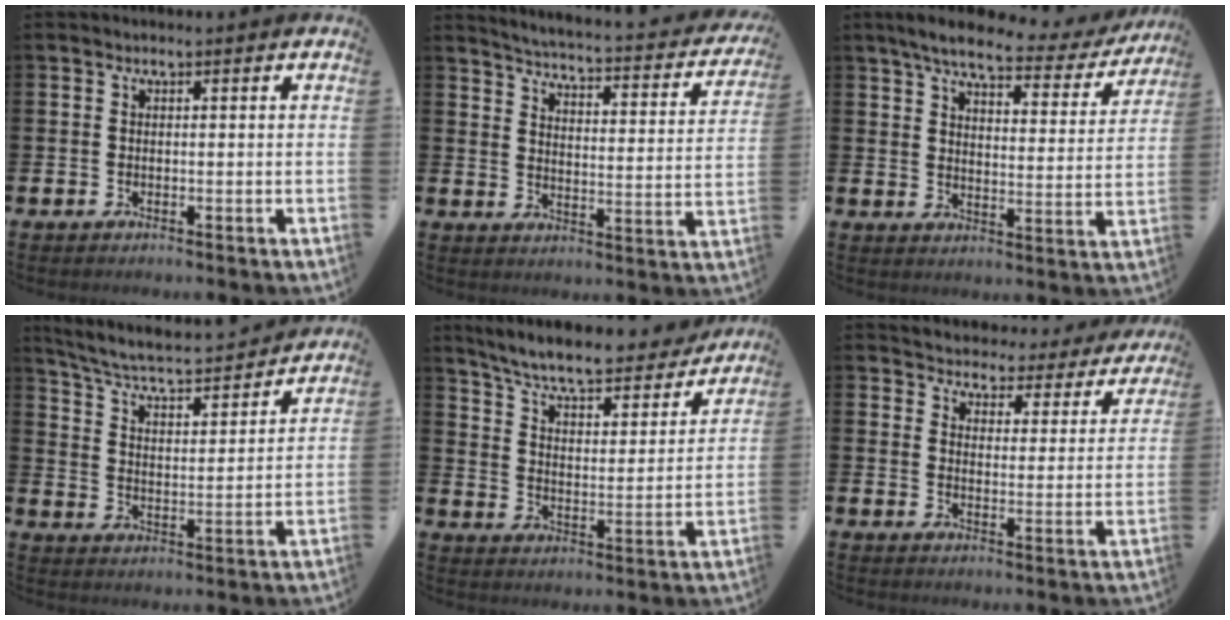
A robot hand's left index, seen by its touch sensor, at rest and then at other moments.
{"total": 3.5, "force": [3.3, 0.2, 1.0], "torque": [-0.043, -0.037, 0.047]}
{"total": 6.3, "force": [5.3, 1.4, 3.1], "torque": [-0.080, -0.028, 0.086]}
{"total": 6.1, "force": [5.6, 0.9, 2.2], "torque": [-0.074, -0.048, 0.090]}
{"total": 7.5, "force": [6.8, 1.1, 3.0], "torque": [-0.084, -0.049, 0.113]}
{"total": 4.0, "force": [3.8, 1.0, 0.0], "torque": [-0.021, -0.038, 0.062]}